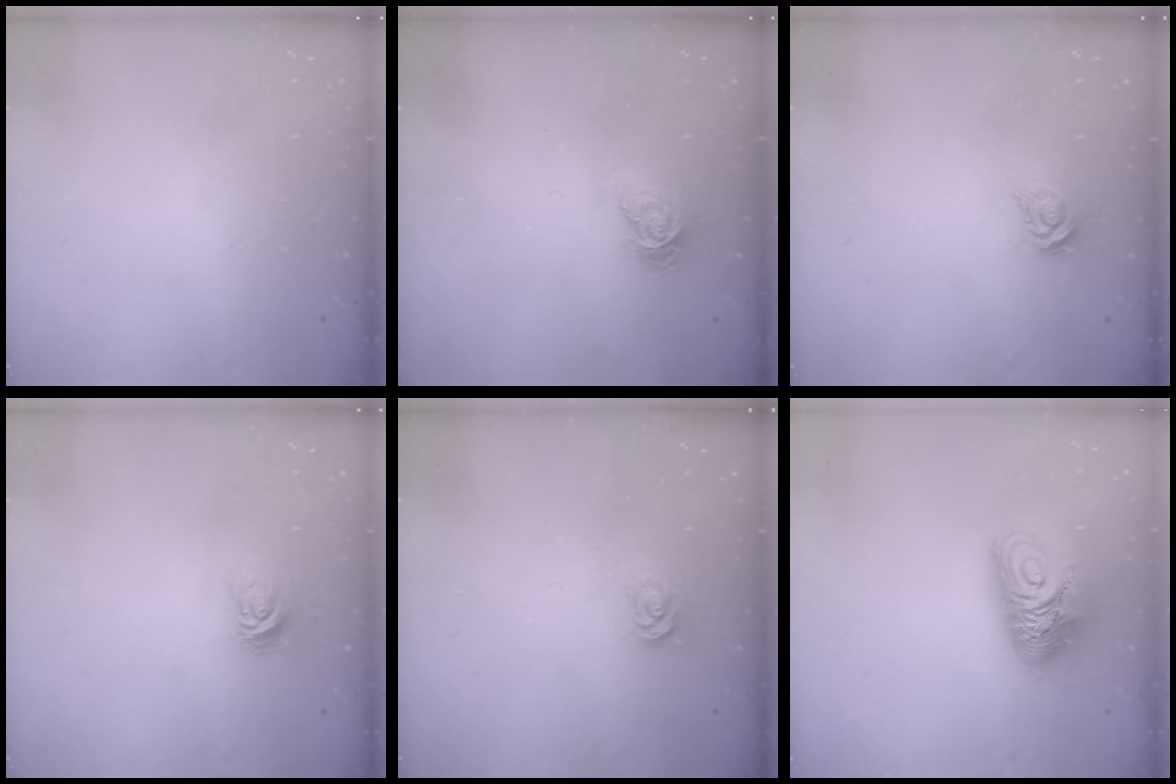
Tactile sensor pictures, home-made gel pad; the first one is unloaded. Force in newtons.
{"total": 7.1, "press": 7.1, "slide": 0.1}
{"total": 4.1, "press": 4.1, "slide": 0.3}
{"total": 5.1, "press": 5.1, "slide": 0.5}
{"total": 2.0, "press": 2.0, "slide": 0.3}
{"total": 11.8, "press": 11.8, "slide": 1.3}